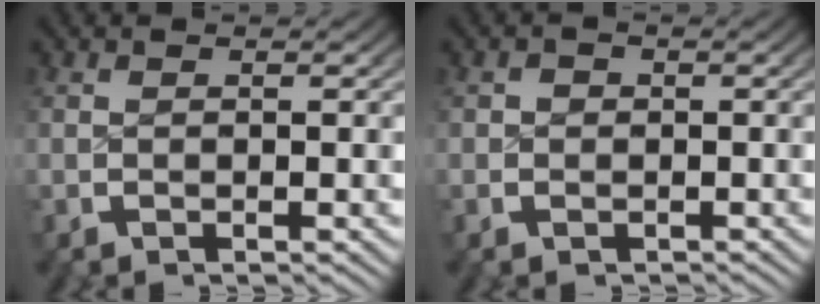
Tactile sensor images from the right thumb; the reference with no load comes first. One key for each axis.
{"total": 0.9, "fx": -0.1, "fy": 0.8, "fz": -0.4, "tx": 0.006, "ty": -0.001, "tz": -0.002}